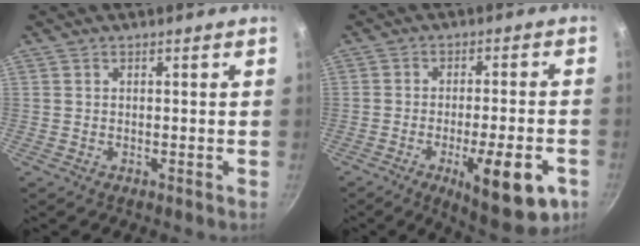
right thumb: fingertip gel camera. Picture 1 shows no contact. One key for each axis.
{"total": 15.0, "fx": -6.2, "fy": 4.5, "fz": 12.9, "tx": -0.157, "ty": 0.016, "tz": -0.079}